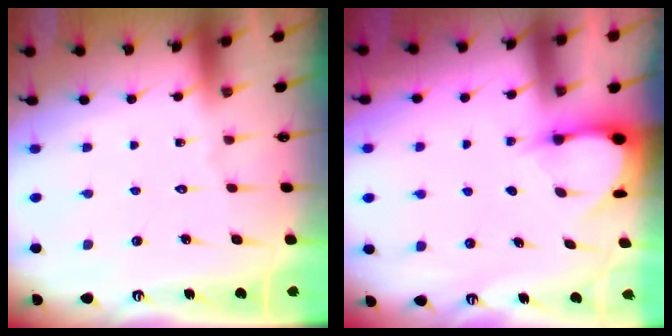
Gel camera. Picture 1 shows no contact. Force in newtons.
{"total": 3.3, "press": 3.3, "slide": 0.4}